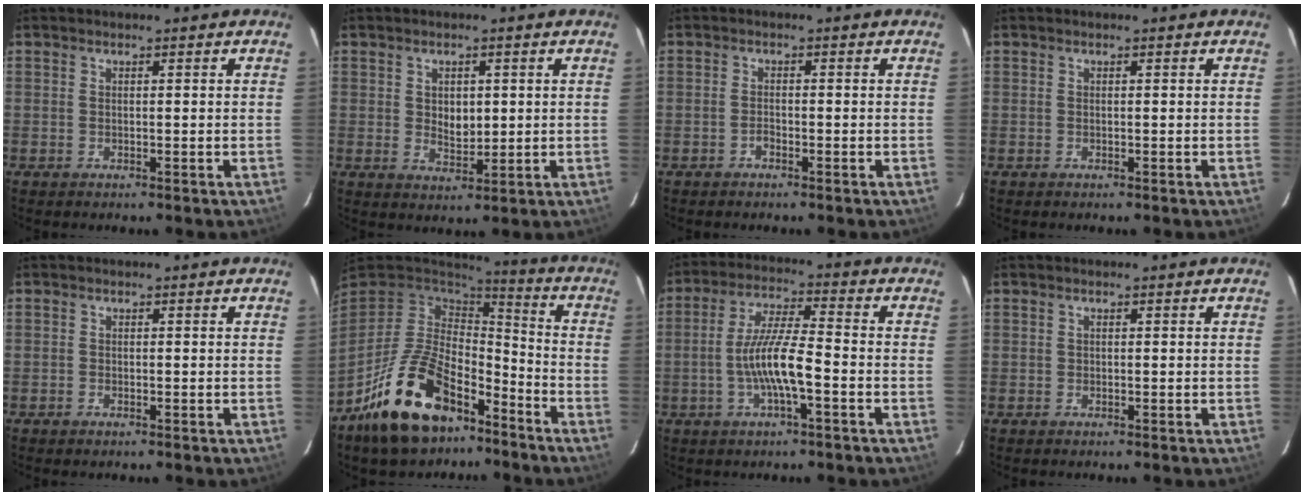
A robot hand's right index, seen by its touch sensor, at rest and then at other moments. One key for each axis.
{"total": 4.1, "fx": 0.5, "fy": 2.9, "fz": 2.8, "tx": -0.043, "ty": 0.000, "tz": 0.012}
{"total": 1.2, "fx": -0.9, "fy": 0.5, "fz": 0.5, "tx": -0.009, "ty": 0.003, "tz": -0.017}
{"total": 0.0}
{"total": 0.7, "fx": -0.6, "fy": 0.4, "fz": 0.1, "tx": -0.004, "ty": 0.000, "tz": -0.011}
{"total": 20.0, "fx": -12.1, "fy": 10.5, "fz": 12.0, "tx": -0.245, "ty": -0.003, "tz": -0.197}
{"total": 9.2, "fx": -2.9, "fy": 1.1, "fz": 8.7, "tx": -0.174, "ty": 0.003, "tz": -0.054}
{"total": 0.0}